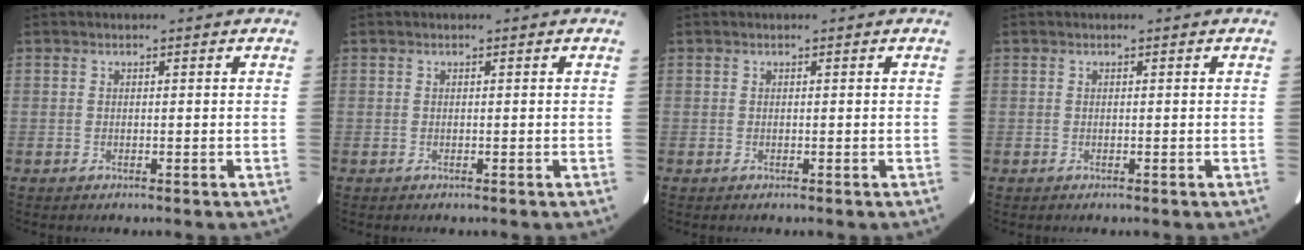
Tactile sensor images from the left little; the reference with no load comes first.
{"total": 0.0}
{"total": 0.0}
{"total": 0.0}